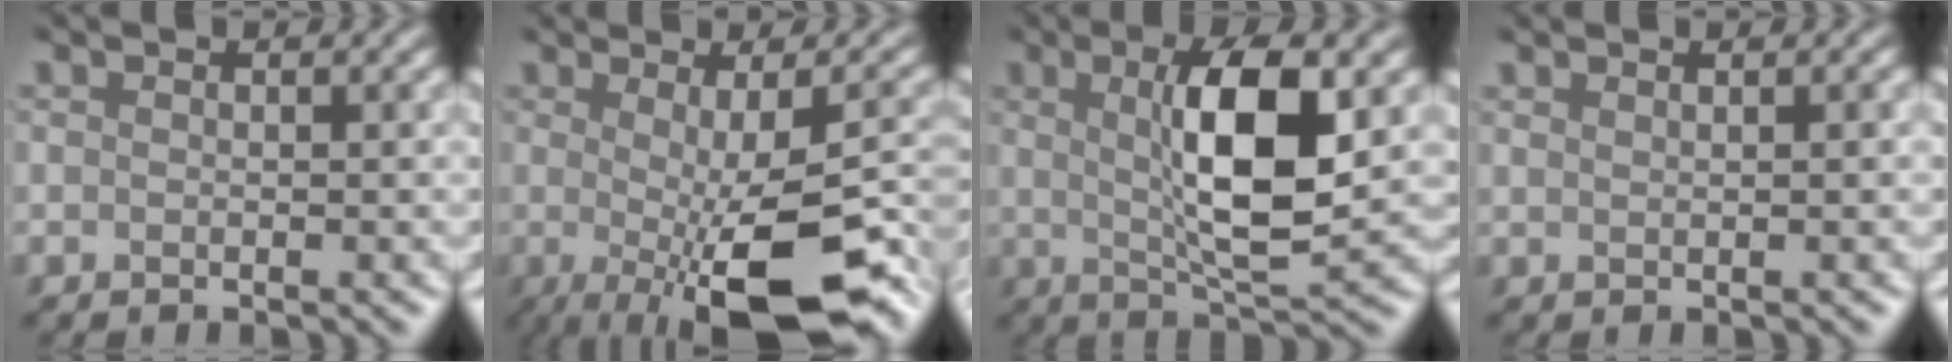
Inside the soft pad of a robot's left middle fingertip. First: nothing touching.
{"total": 11.1, "force": [-2.9, 2.5, 10.4], "torque": [-0.143, -0.018, -0.038]}
{"total": 7.0, "force": [1.7, 1.4, 6.6], "torque": [-0.115, -0.007, 0.031]}
{"total": 1.6, "force": [1.0, 0.7, 1.0], "torque": [0.003, 0.003, -0.004]}